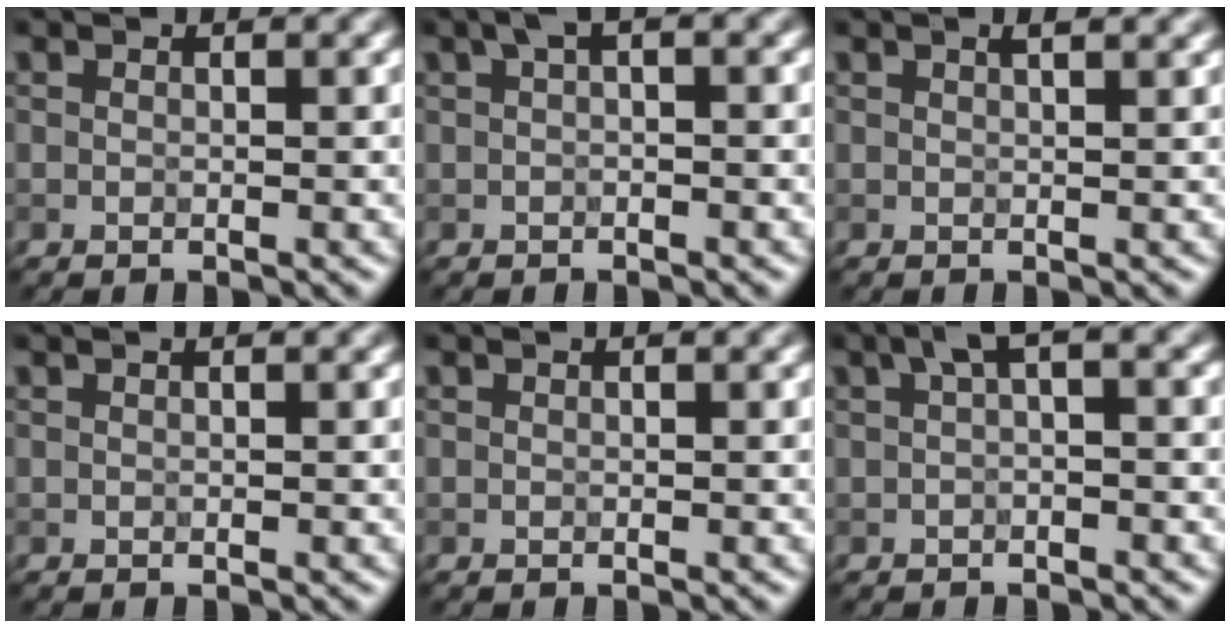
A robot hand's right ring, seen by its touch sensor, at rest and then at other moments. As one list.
[{"total": 1.5, "force": [0.4, 0.4, 1.4], "torque": [-0.024, 0.009, 0.007]}, {"total": 1.9, "force": [1.1, 0.7, 1.4], "torque": [-0.009, 0.007, 0.002]}, {"total": 0.6, "force": [0.4, 0.2, 0.4], "torque": [-0.006, 0.003, 0.001]}, {"total": 0.0}, {"total": 2.1, "force": [0.5, 0.5, 2.0], "torque": [-0.032, 0.012, 0.006]}]